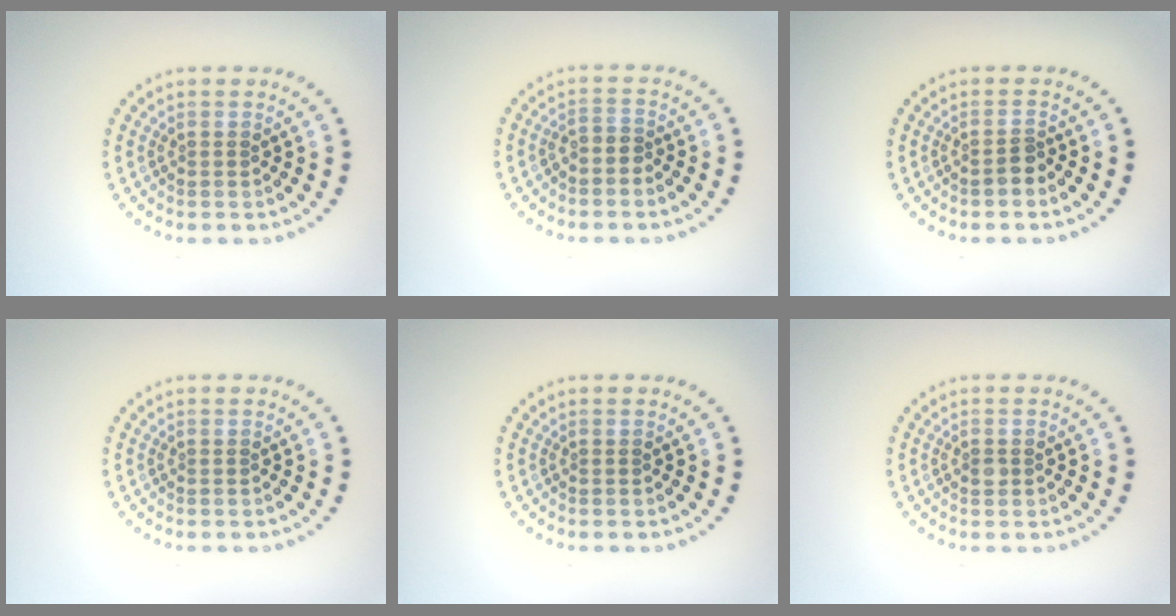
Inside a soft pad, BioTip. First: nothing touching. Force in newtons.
{"total": 1.2, "press": 0.8, "slide": 0.9}
{"total": 1.5, "press": 1.2, "slide": 0.9}
{"total": 0.0}
{"total": 0.0}
{"total": 0.9, "press": 0.9, "slide": 0.0}